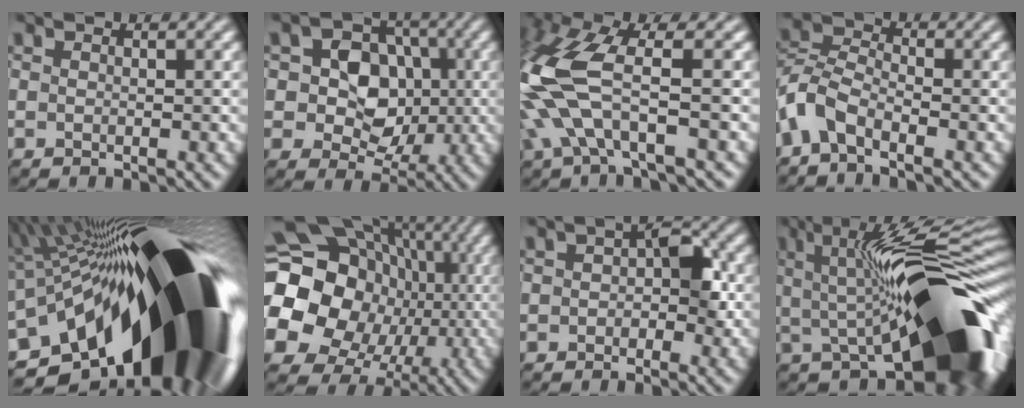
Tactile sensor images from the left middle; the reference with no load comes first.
{"total": 6.6, "force": [0.2, 5.2, 4.0], "torque": [-0.052, 0.002, -0.009]}
{"total": 9.9, "force": [-0.7, 4.5, 8.8], "torque": [-0.212, 0.000, -0.020]}
{"total": 4.7, "force": [-3.2, 2.4, 2.4], "torque": [-0.051, 0.002, -0.076]}
{"total": 22.0, "force": [-6.9, 10.1, 18.3], "torque": [-0.283, -0.043, -0.111]}
{"total": 24.7, "force": [-1.9, 22.9, 9.1], "torque": [-0.195, 0.015, -0.048]}
{"total": 3.5, "force": [0.3, 2.2, 2.8], "torque": [-0.032, 0.005, -0.006]}
{"total": 16.1, "force": [0.4, 6.0, 14.9], "torque": [-0.195, 0.008, 0.017]}